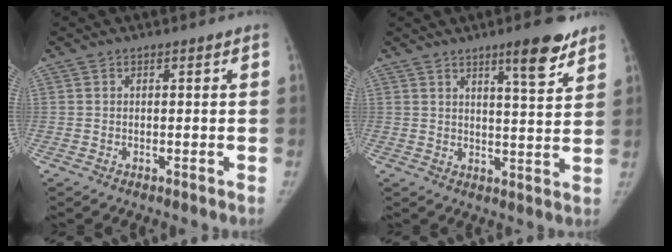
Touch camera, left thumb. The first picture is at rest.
{"total": 8.8, "force": [5.9, 1.6, 6.3], "torque": [-0.076, -0.037, 0.083]}